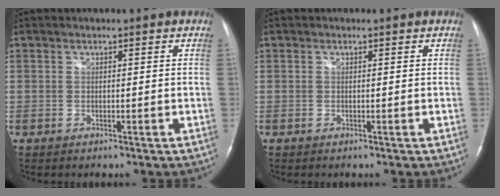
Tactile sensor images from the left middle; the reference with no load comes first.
{"total": 0.0}